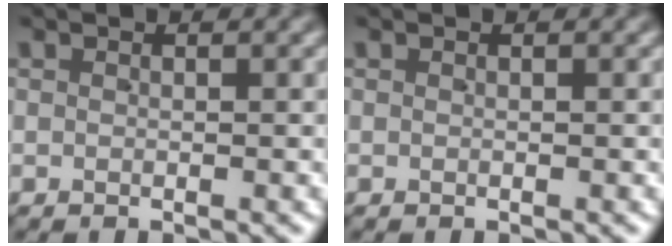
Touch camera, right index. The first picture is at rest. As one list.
[{"total": 0.0}]